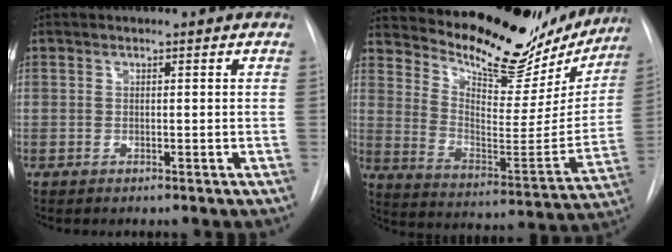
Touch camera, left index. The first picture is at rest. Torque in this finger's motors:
{"motor_torque": [1.04, -1.10, 0.44, 0.05]}